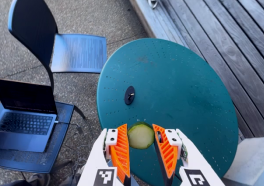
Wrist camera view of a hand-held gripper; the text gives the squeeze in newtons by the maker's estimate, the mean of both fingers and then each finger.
{"total": 10.2, "left": 10.4, "right": 9.9}